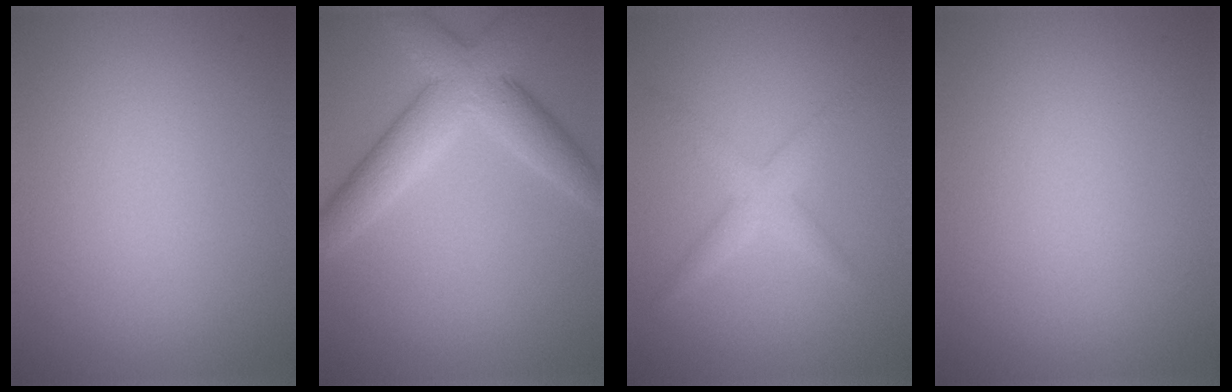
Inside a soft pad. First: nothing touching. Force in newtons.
{"total": 4.9, "press": 4.9, "slide": 0.3}
{"total": 2.3, "press": 2.3, "slide": 0.1}
{"total": 0.0}